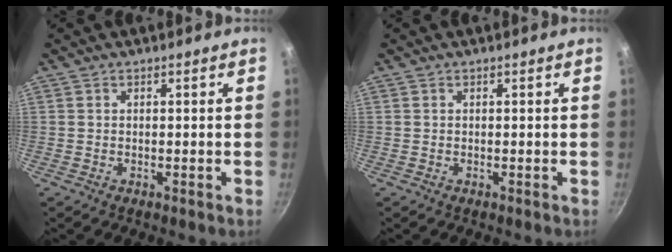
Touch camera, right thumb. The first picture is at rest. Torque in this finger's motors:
{"motor_torque": [-0.03, 0.03, 0.00, 0.00, 0.00]}